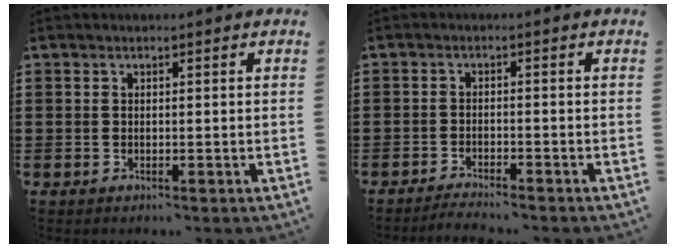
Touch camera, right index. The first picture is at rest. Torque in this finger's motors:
{"motor_torque": [-0.42, 0.39, -0.12, -0.13]}